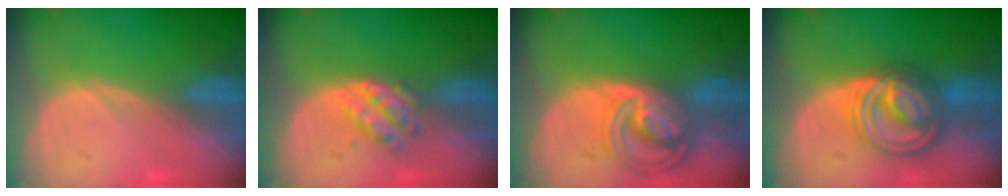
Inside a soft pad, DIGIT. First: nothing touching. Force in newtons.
{"total": 4.9, "press": 4.3, "slide": 2.3}
{"total": 8.8, "press": 7.6, "slide": 4.4}
{"total": 8.7, "press": 8.7, "slide": 0.6}